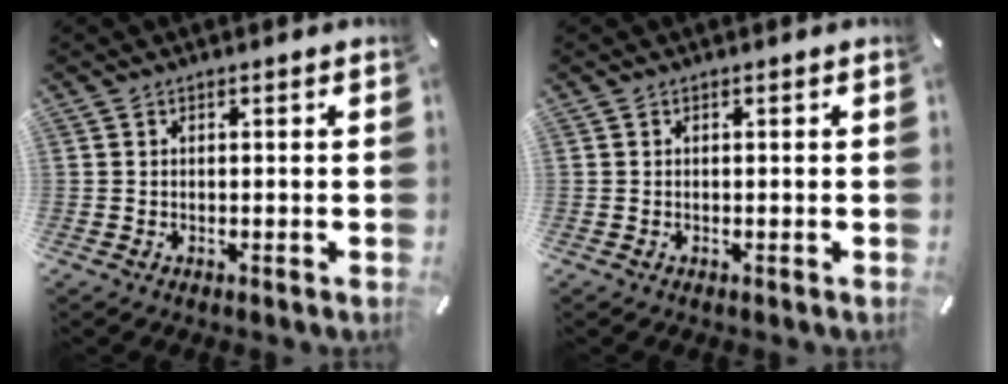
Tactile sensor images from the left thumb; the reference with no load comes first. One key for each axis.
{"total": 0.0}